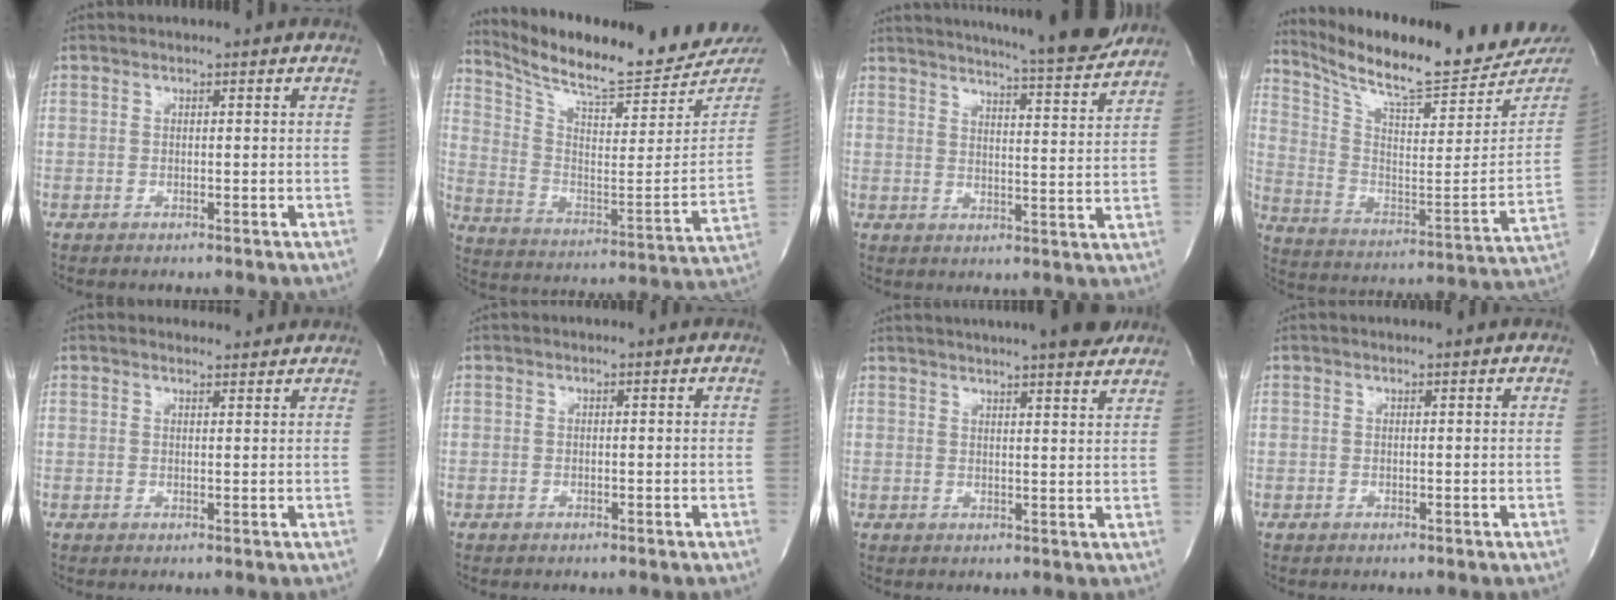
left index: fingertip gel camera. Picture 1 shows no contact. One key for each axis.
{"total": 22.6, "fx": 21.2, "fy": 2.2, "fz": 7.8, "tx": -0.140, "ty": -0.080, "tz": 0.303}
{"total": 16.5, "fx": 15.2, "fy": -0.1, "fz": 6.4, "tx": -0.104, "ty": -0.037, "tz": 0.196}
{"total": 23.7, "fx": 21.7, "fy": 2.6, "fz": 9.0, "tx": -0.158, "ty": -0.076, "tz": 0.312}
{"total": 4.0, "fx": 3.9, "fy": 0.8, "fz": 0.5, "tx": -0.012, "ty": 0.010, "tz": 0.046}
{"total": 0.0}
{"total": 16.9, "fx": 15.0, "fy": 1.5, "fz": 7.6, "tx": -0.121, "ty": 0.022, "tz": 0.194}
{"total": 1.5, "fx": 1.5, "fy": -0.2, "fz": 0.3, "tx": -0.006, "ty": 0.002, "tz": 0.019}